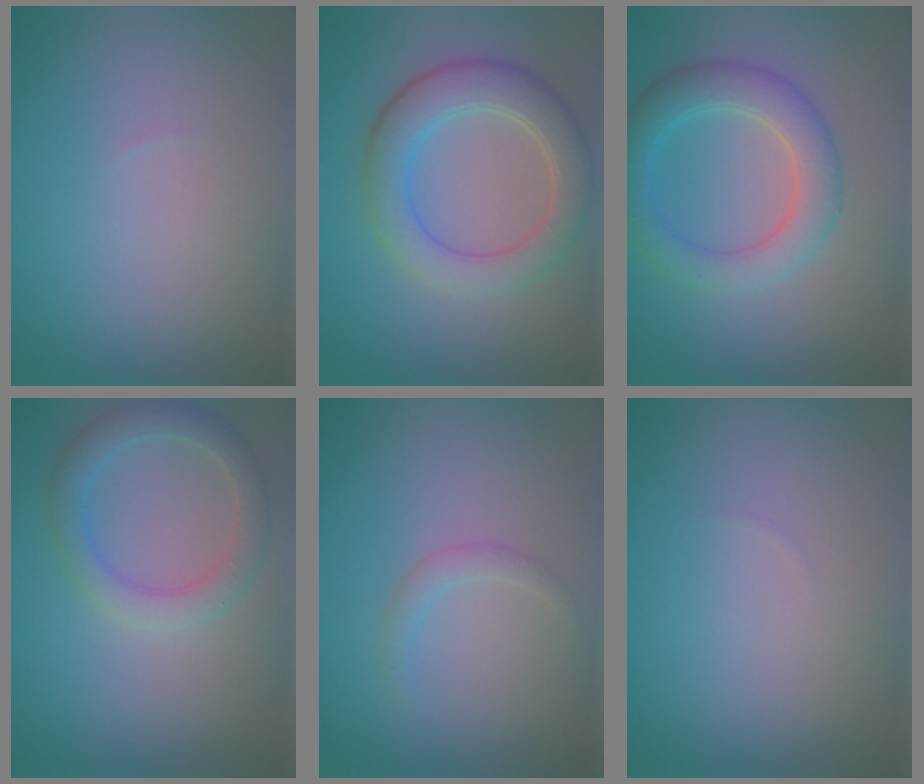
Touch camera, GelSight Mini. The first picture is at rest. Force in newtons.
{"total": 5.3, "press": 5.3, "slide": 0.5}
{"total": 4.6, "press": 4.6, "slide": 0.2}
{"total": 3.0, "press": 3.0, "slide": 0.1}
{"total": 1.1, "press": 1.1, "slide": 0.1}
{"total": 0.0}